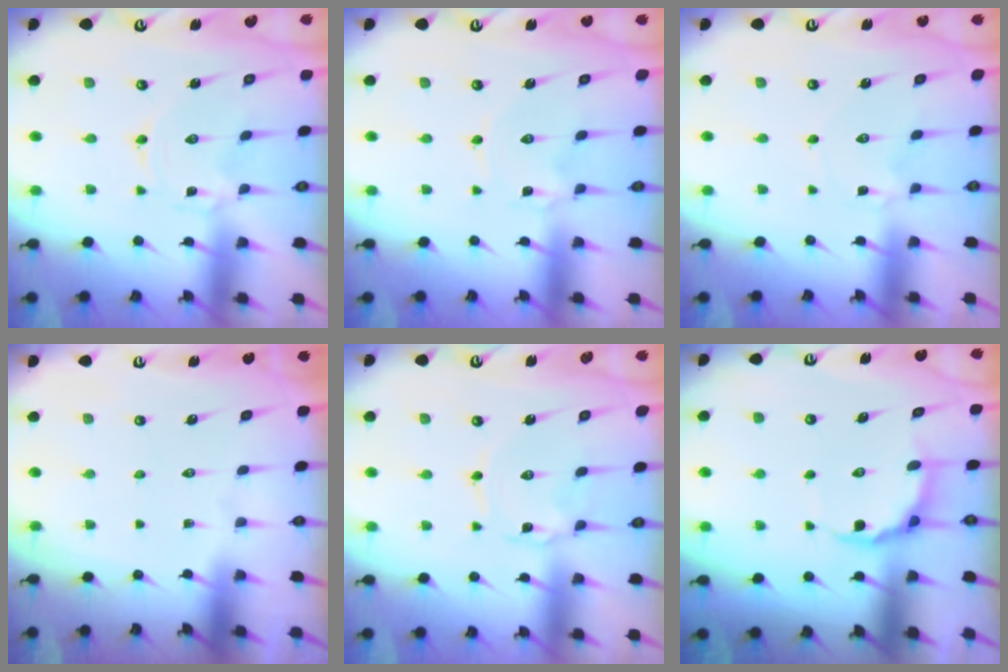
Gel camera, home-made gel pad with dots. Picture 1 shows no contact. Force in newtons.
{"total": 0.0}
{"total": 1.4, "press": 1.4, "slide": 0.2}
{"total": 0.0}
{"total": 1.9, "press": 1.9, "slide": 0.3}
{"total": 7.7, "press": 7.2, "slide": 2.6}